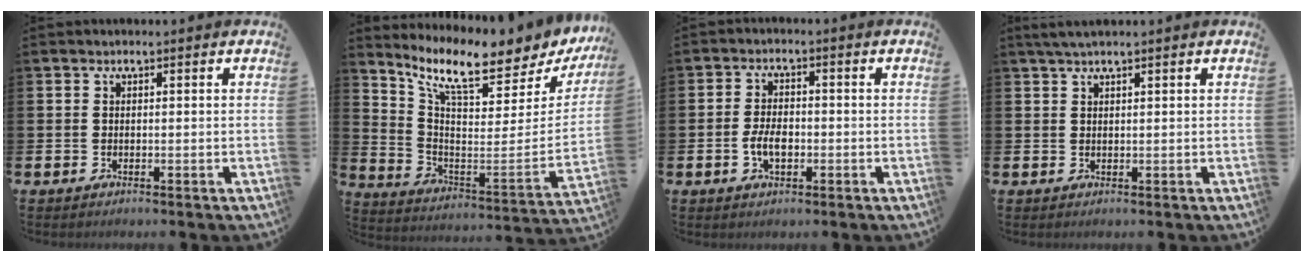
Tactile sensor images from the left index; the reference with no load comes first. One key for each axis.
{"total": 9.9, "fx": 8.2, "fy": 1.9, "fz": 5.2, "tx": -0.127, "ty": -0.071, "tz": 0.134}
{"total": 3.7, "fx": -0.8, "fy": 2.1, "fz": 2.9, "tx": -0.050, "ty": -0.001, "tz": -0.019}
{"total": 1.9, "fx": 1.5, "fy": 0.1, "fz": 1.1, "tx": -0.030, "ty": 0.007, "tz": 0.028}